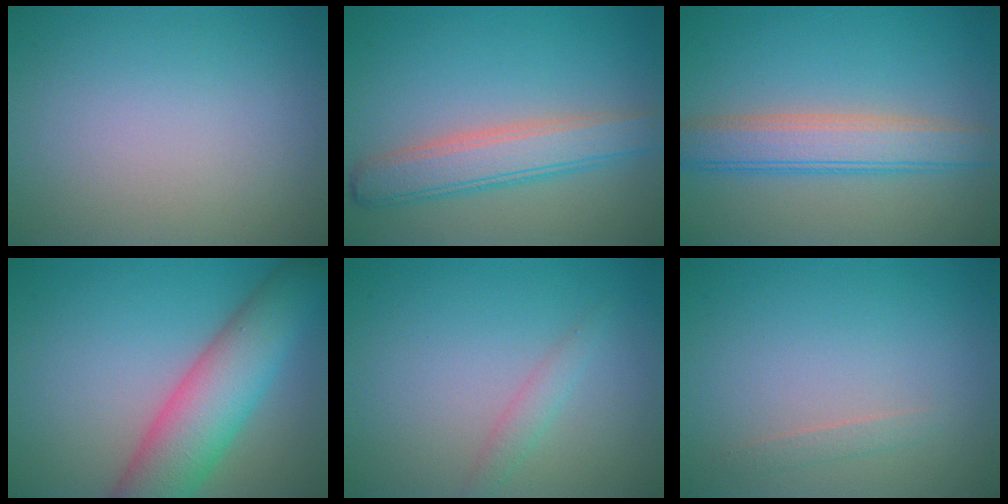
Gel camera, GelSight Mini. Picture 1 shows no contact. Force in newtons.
{"total": 4.7, "press": 4.7, "slide": 0.2}
{"total": 5.0, "press": 5.0, "slide": 0.5}
{"total": 8.3, "press": 8.3, "slide": 0.5}
{"total": 1.3, "press": 1.3, "slide": 0.0}
{"total": 0.8, "press": 0.8, "slide": 0.1}